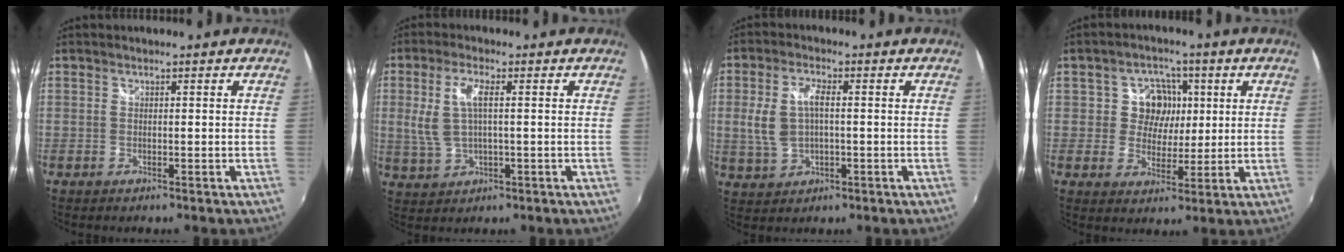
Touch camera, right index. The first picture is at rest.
{"total": 6.6, "force": [0.4, 2.3, 6.2], "torque": [-0.128, 0.000, 0.017]}
{"total": 7.1, "force": [0.0, 3.7, 6.1], "torque": [-0.131, 0.005, 0.005]}
{"total": 7.1, "force": [1.3, 6.5, 2.6], "torque": [-0.046, 0.008, 0.020]}